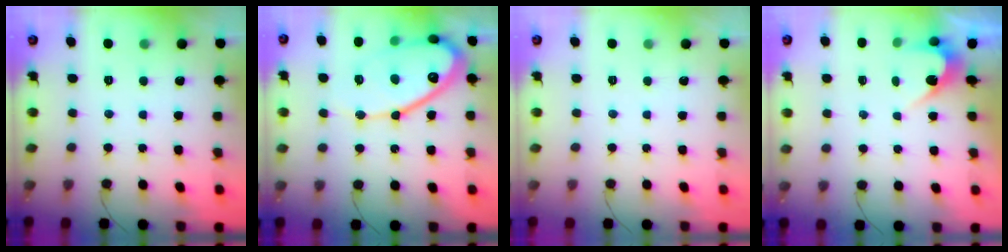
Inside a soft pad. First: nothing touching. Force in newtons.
{"total": 17.7, "press": 17.6, "slide": 1.6}
{"total": 0.0}
{"total": 2.9, "press": 2.9, "slide": 0.1}